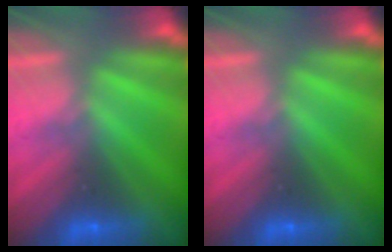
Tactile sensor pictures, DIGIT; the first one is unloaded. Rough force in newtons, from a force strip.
{"total": 0.0}